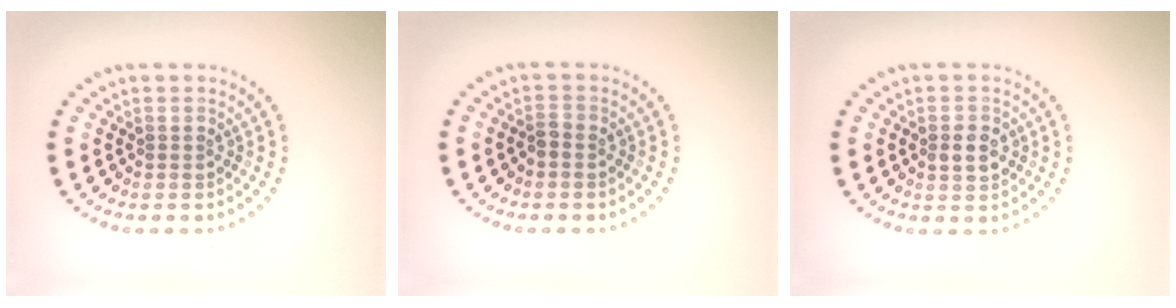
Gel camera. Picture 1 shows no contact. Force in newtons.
{"total": 1.0, "press": 0.9, "slide": 0.4}
{"total": 2.0, "press": 1.9, "slide": 0.3}